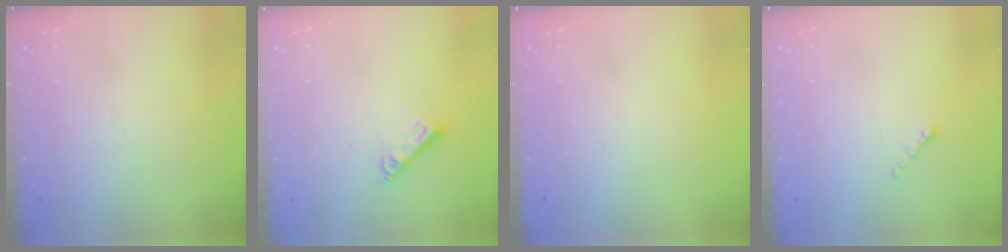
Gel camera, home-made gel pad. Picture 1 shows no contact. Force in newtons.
{"total": 7.9, "press": 7.9, "slide": 0.8}
{"total": 0.0}
{"total": 0.6, "press": 0.5, "slide": 0.2}